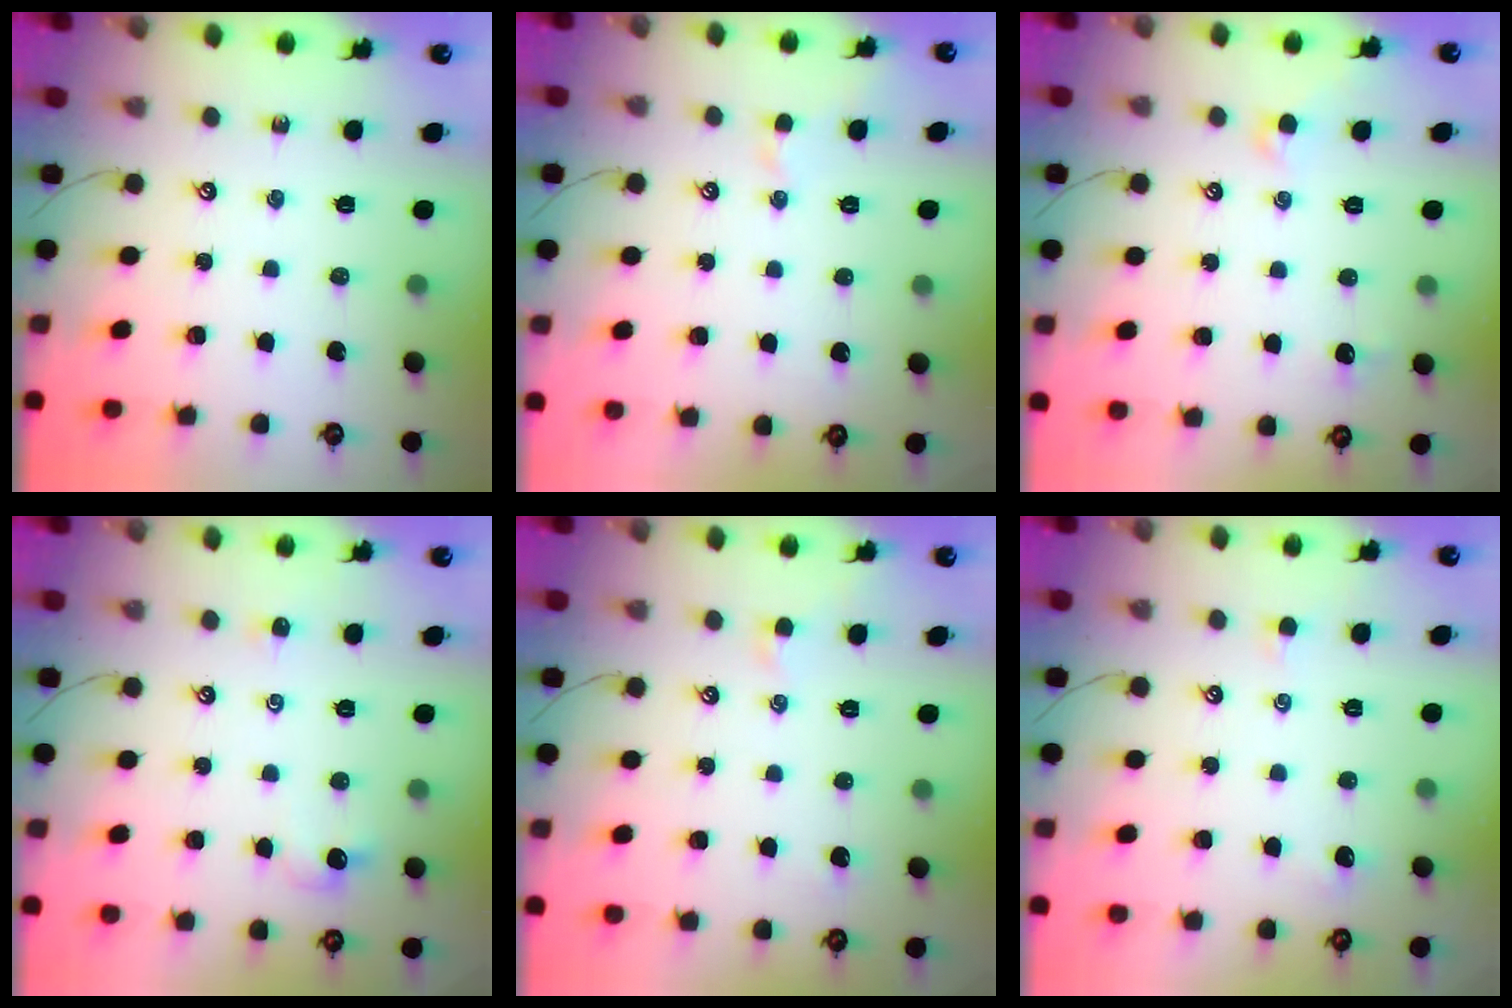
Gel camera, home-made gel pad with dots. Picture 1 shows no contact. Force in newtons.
{"total": 0.5, "press": 0.5, "slide": 0.2}
{"total": 1.1, "press": 0.9, "slide": 0.5}
{"total": 1.6, "press": 1.5, "slide": 0.4}
{"total": 0.5, "press": 0.3, "slide": 0.4}
{"total": 1.8, "press": 1.7, "slide": 0.4}